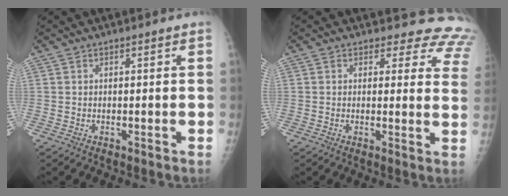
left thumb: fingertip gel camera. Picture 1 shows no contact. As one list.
[{"total": 11.2, "force": [9.6, 5.5, 2.1], "torque": [0.027, -0.056, 0.068]}]